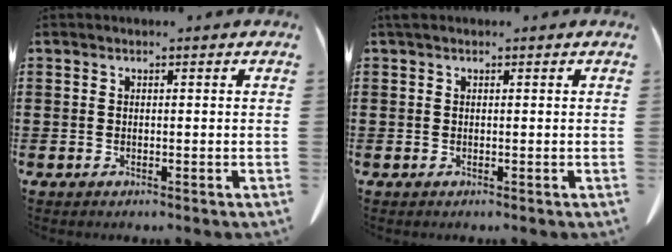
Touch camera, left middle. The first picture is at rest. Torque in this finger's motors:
{"motor_torque": [0.55, 0.23, 0.07, 0.01]}